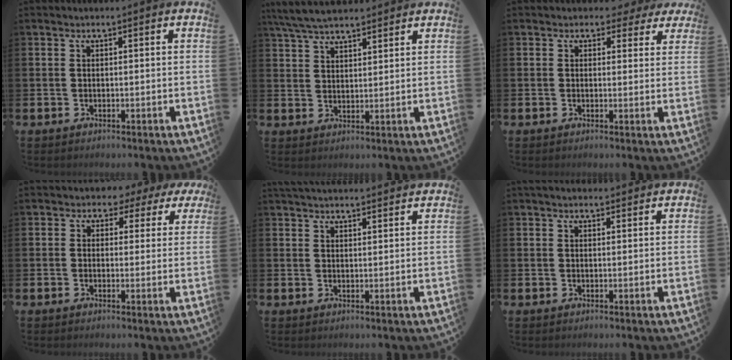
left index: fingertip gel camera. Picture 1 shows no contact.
{"total": 5.7, "force": [5.3, 1.2, 1.8], "torque": [-0.050, -0.014, 0.099]}
{"total": 2.3, "force": [1.6, 1.6, 0.5], "torque": [-0.001, -0.001, 0.022]}
{"total": 2.5, "force": [1.4, 2.1, 0.3], "torque": [-0.009, -0.005, 0.017]}
{"total": 3.0, "force": [3.0, 0.1, 0.2], "torque": [-0.010, -0.012, 0.055]}
{"total": 1.7, "force": [1.6, 0.4, 0.3], "torque": [0.000, -0.002, 0.029]}